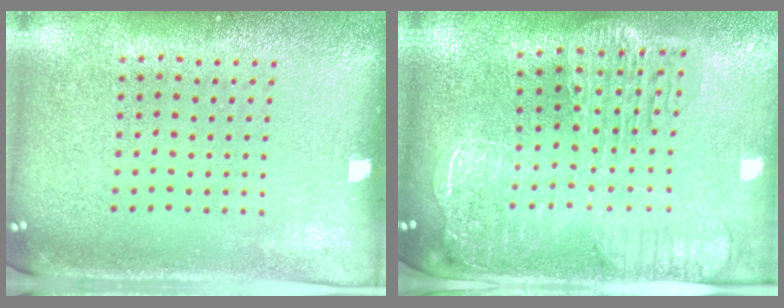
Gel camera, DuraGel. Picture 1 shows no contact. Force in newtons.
{"total": 2.7, "press": 2.3, "slide": 1.4}